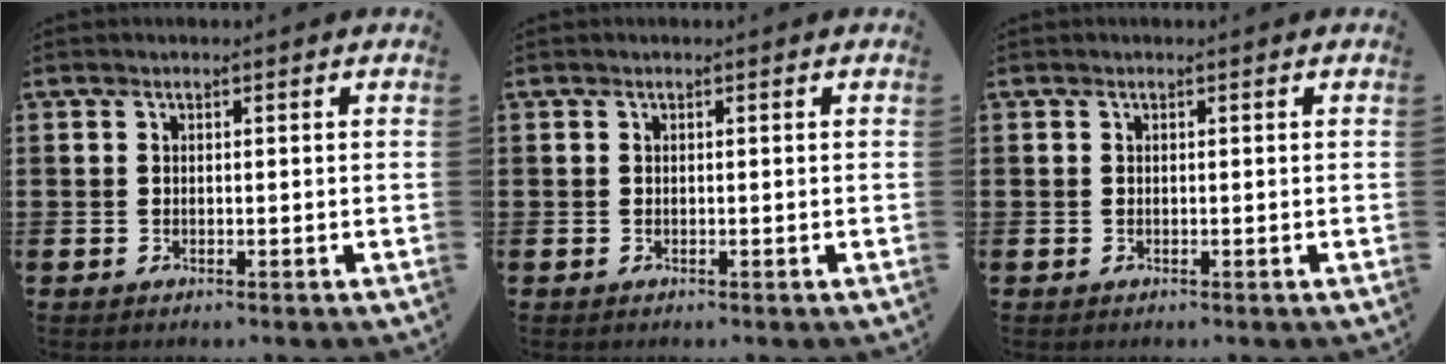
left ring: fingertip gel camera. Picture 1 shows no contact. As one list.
[{"total": 0.0}, {"total": 0.0}]